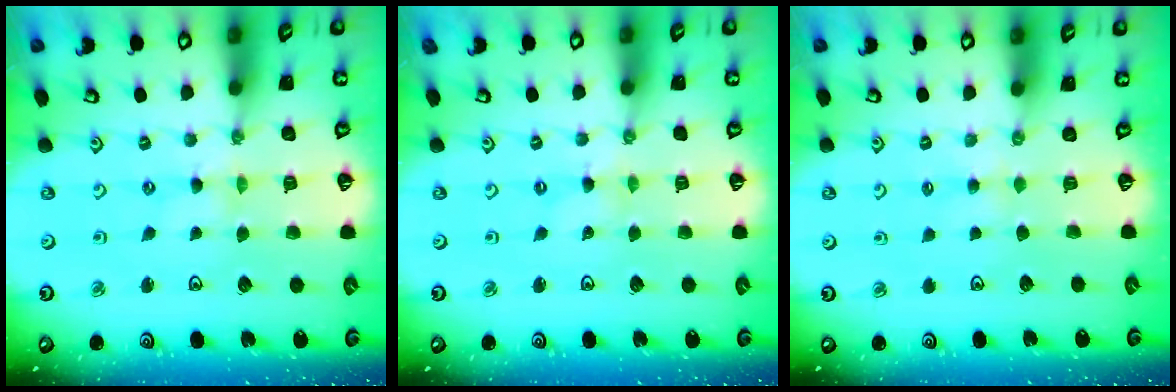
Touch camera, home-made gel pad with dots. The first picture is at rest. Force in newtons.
{"total": 0.0}
{"total": 2.0, "press": 2.0, "slide": 0.4}